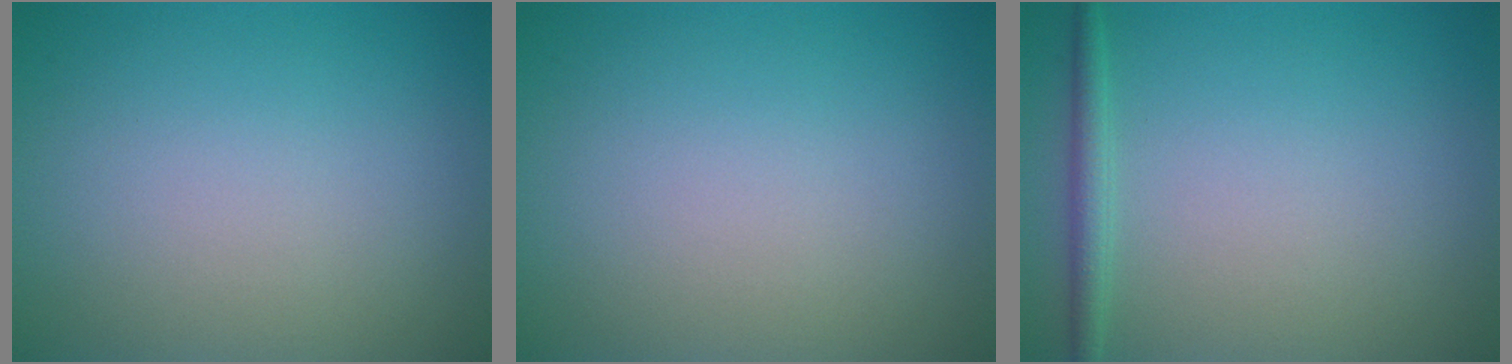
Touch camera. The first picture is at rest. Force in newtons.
{"total": 0.0}
{"total": 1.6, "press": 1.6, "slide": 0.1}